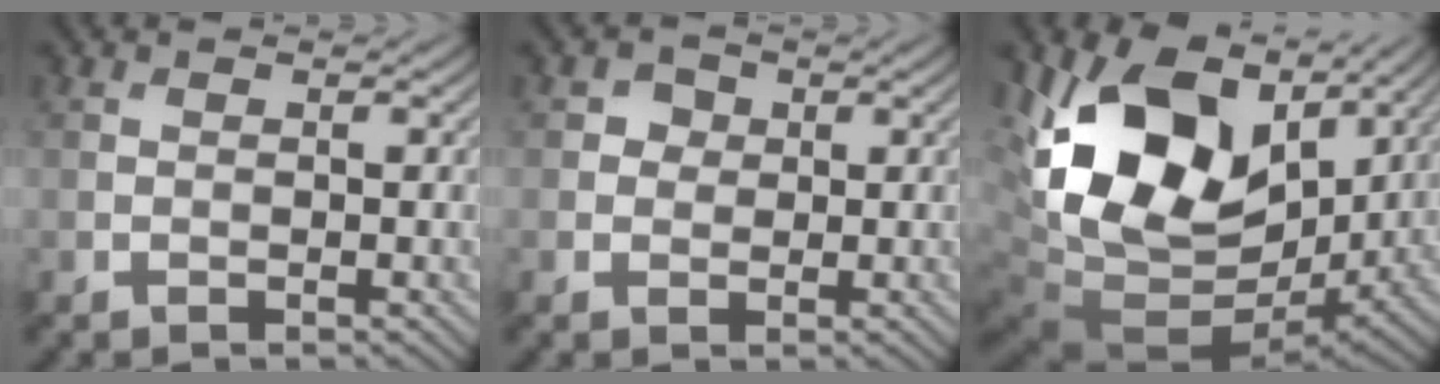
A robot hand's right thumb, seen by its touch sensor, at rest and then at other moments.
{"total": 1.9, "force": [0.3, 1.8, 0.6], "torque": [-0.006, 0.000, 0.002]}
{"total": 17.7, "force": [4.4, 11.9, 12.3], "torque": [-0.267, -0.015, 0.098]}